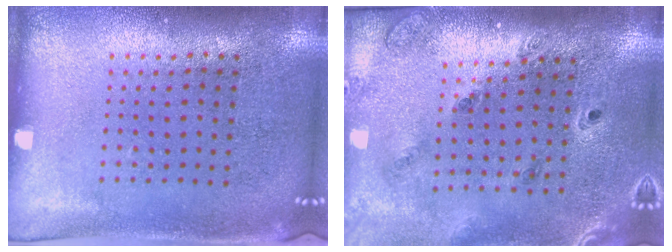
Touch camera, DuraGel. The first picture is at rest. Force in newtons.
{"total": 1.3, "press": 1.3, "slide": 0.2}